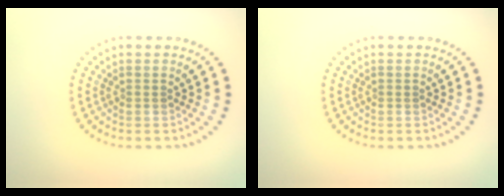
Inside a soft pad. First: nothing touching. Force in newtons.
{"total": 0.0}